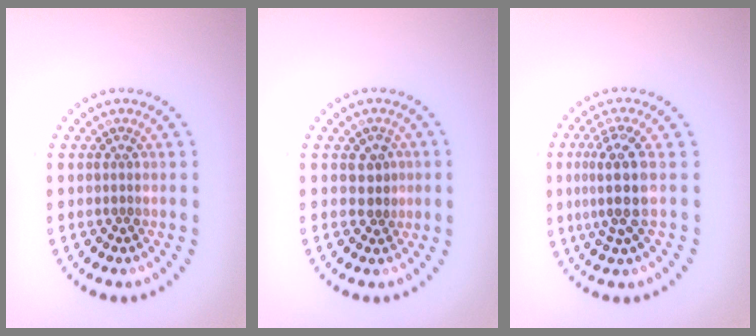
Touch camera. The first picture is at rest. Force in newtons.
{"total": 1.8, "press": 1.6, "slide": 0.8}
{"total": 3.9, "press": 3.2, "slide": 2.4}